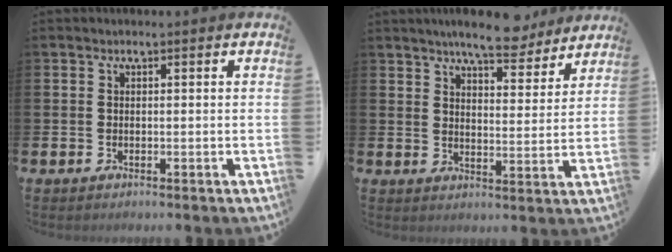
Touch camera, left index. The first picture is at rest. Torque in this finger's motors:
{"motor_torque": [1.02, -1.12, 1.05, 0.21]}